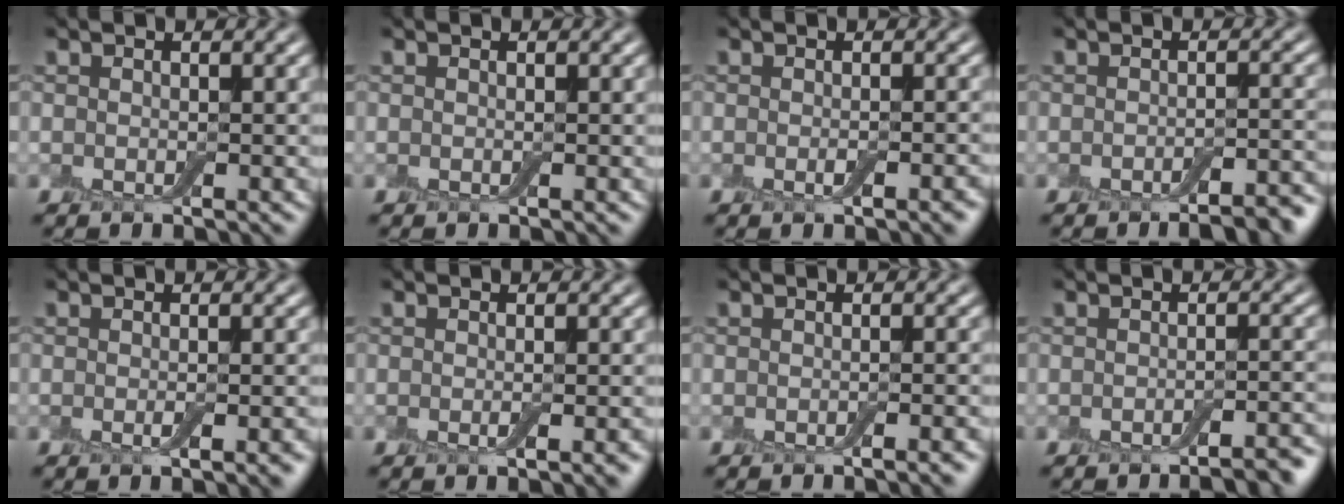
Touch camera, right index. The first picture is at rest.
{"total": 0.0}
{"total": 1.9, "force": [-0.7, 0.4, 1.7], "torque": [-0.023, -0.002, -0.011]}
{"total": 3.3, "force": [-2.3, 0.8, 2.3], "torque": [-0.027, 0.000, -0.031]}
{"total": 2.5, "force": [-0.9, 0.6, 2.3], "torque": [-0.025, -0.001, -0.014]}
{"total": 2.2, "force": [-0.7, 0.5, 2.0], "torque": [-0.021, 0.000, -0.011]}
{"total": 2.0, "force": [-1.1, 0.5, 1.7], "torque": [-0.013, 0.003, -0.016]}
{"total": 2.9, "force": [-2.1, 0.6, 1.9], "torque": [-0.019, 0.003, -0.033]}